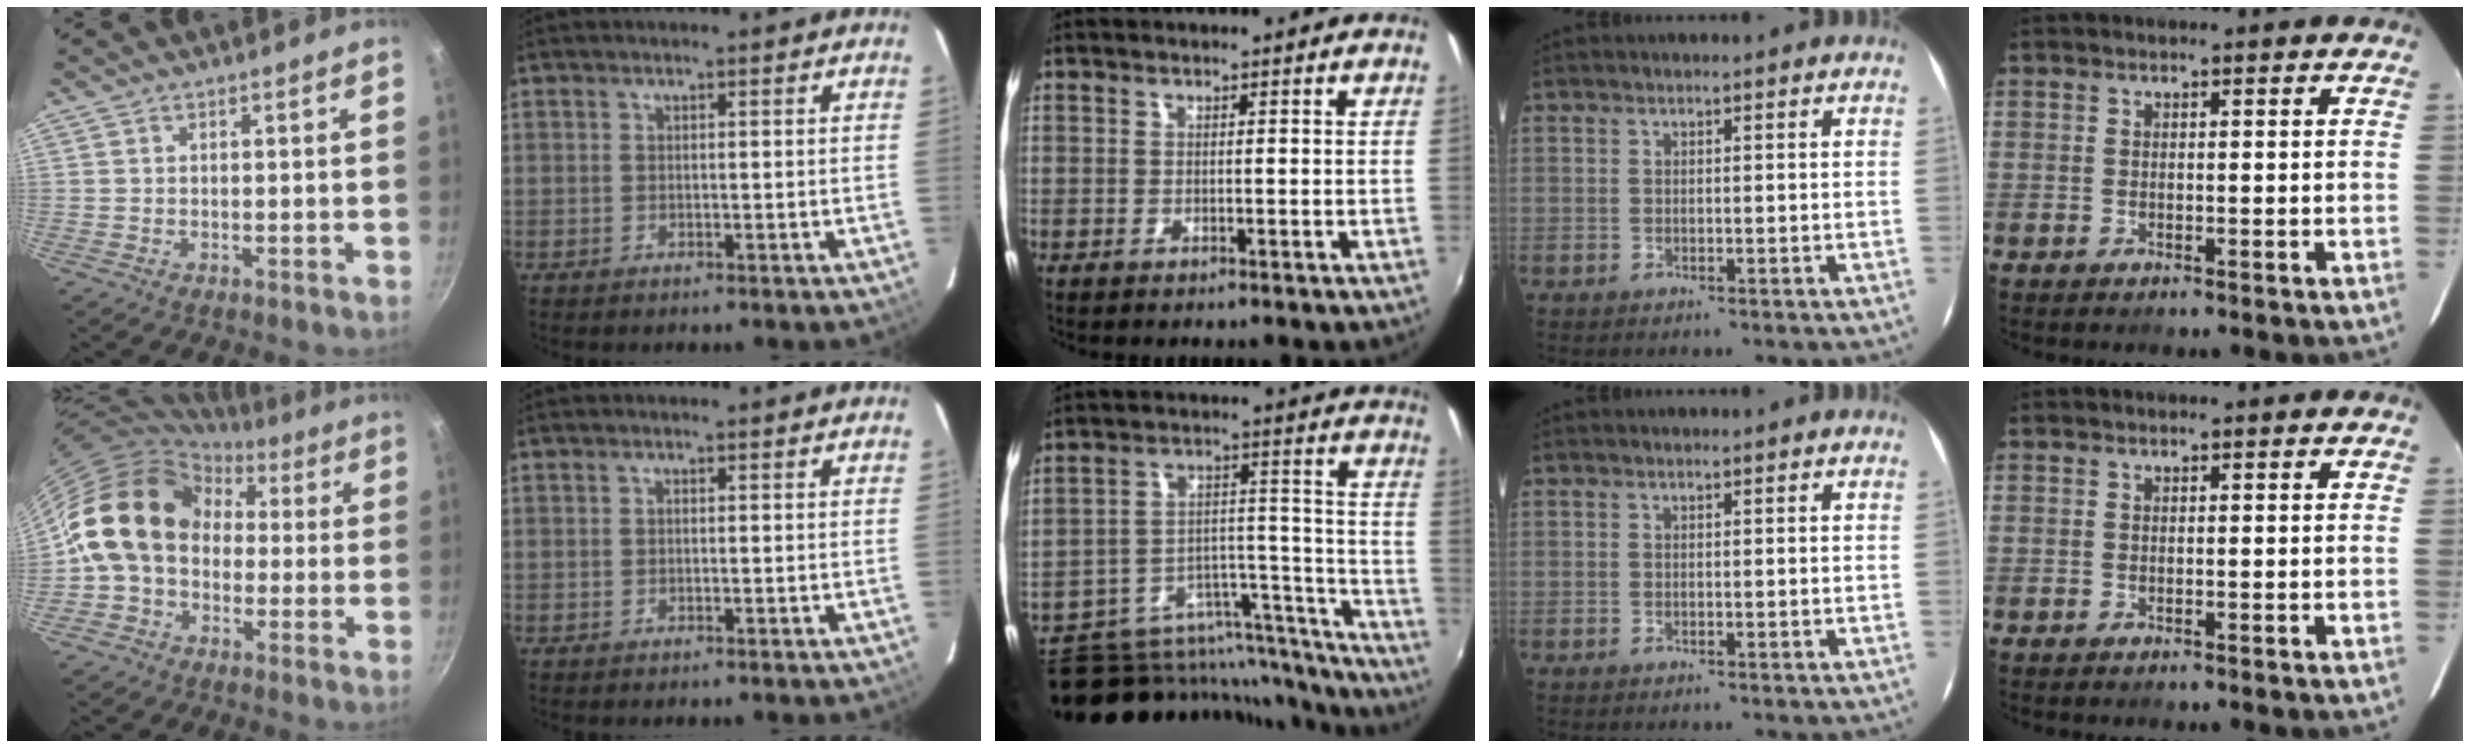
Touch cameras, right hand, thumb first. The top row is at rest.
{"thumb": {"total": 15.8, "force": [1.3, 12.6, 9.5], "torque": [-0.134, 0.041, 0.005]}, "middle": {"total": 22.6, "force": [-17.9, 10.2, 9.3], "torque": [-0.142, 0.039, -0.230]}}